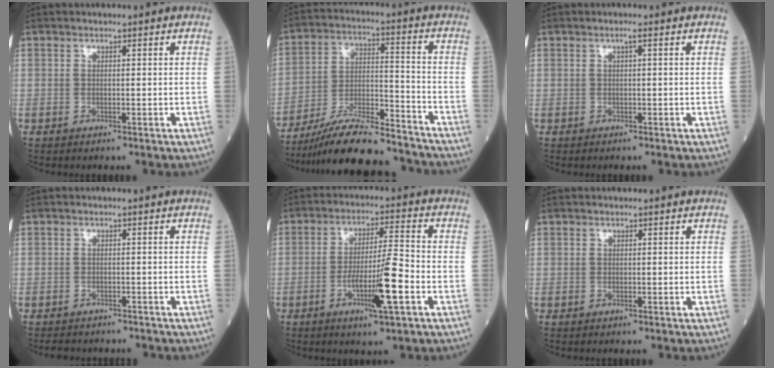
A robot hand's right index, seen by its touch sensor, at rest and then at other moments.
{"total": 16.9, "force": [-15.3, 1.7, 6.9], "torque": [-0.135, 0.008, -0.262]}
{"total": 0.7, "force": [0.2, -0.1, 0.7], "torque": [-0.013, 0.002, 0.004]}
{"total": 4.8, "force": [-4.3, 1.9, 1.1], "torque": [-0.016, -0.001, -0.056]}
{"total": 9.3, "force": [-3.3, 0.3, 8.7], "torque": [-0.155, -0.004, -0.058]}
{"total": 0.0}